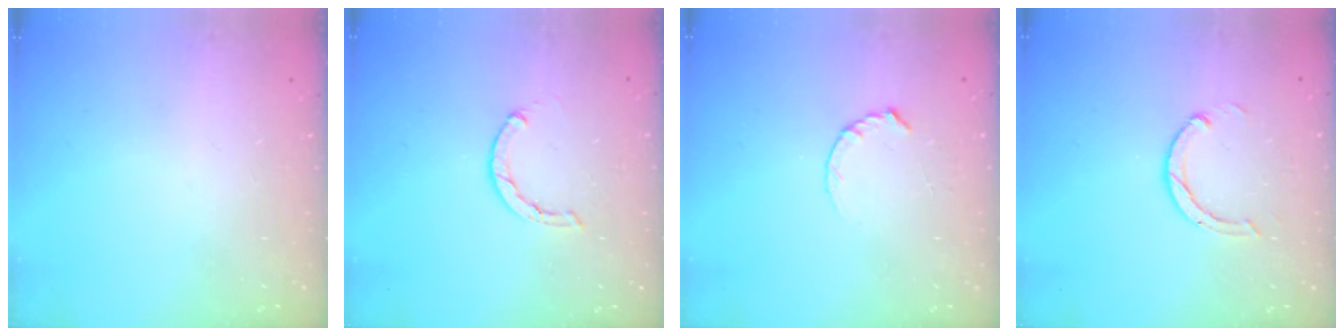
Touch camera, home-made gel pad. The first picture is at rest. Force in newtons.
{"total": 1.6, "press": 1.5, "slide": 0.4}
{"total": 2.8, "press": 2.8, "slide": 0.4}
{"total": 3.0, "press": 3.0, "slide": 0.3}